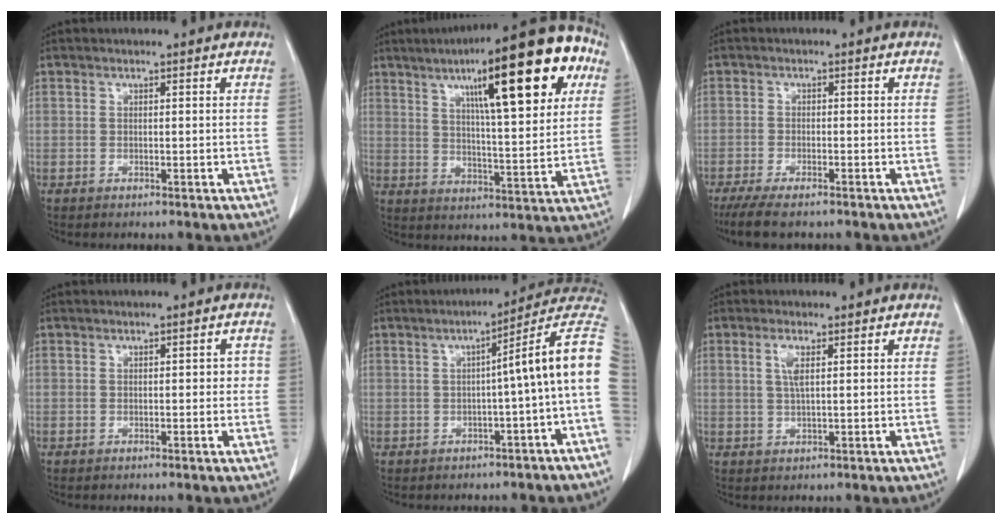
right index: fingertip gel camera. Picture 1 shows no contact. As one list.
[{"total": 21.3, "force": [9.6, 3.3, 18.8], "torque": [-0.267, 0.026, 0.137]}, {"total": 7.4, "force": [-5.9, 1.5, 4.2], "torque": [-0.067, -0.015, -0.094]}, {"total": 1.8, "force": [-0.1, 1.1, 1.4], "torque": [-0.012, 0.016, 0.000]}, {"total": 9.8, "force": [-0.5, -1.4, 9.7], "torque": [-0.110, 0.029, -0.016]}, {"total": 2.7, "force": [0.9, 0.4, 2.6], "torque": [-0.057, 0.001, 0.019]}]